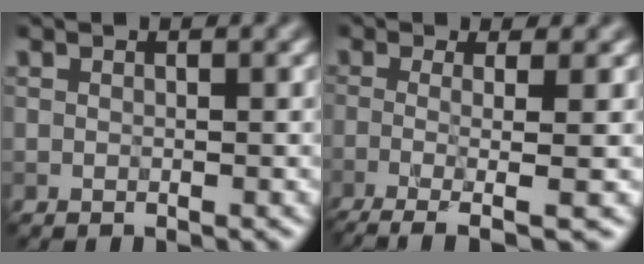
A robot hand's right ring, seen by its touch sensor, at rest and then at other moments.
{"total": 5.3, "force": [-1.4, 1.3, 4.9], "torque": [-0.080, -0.013, -0.036]}